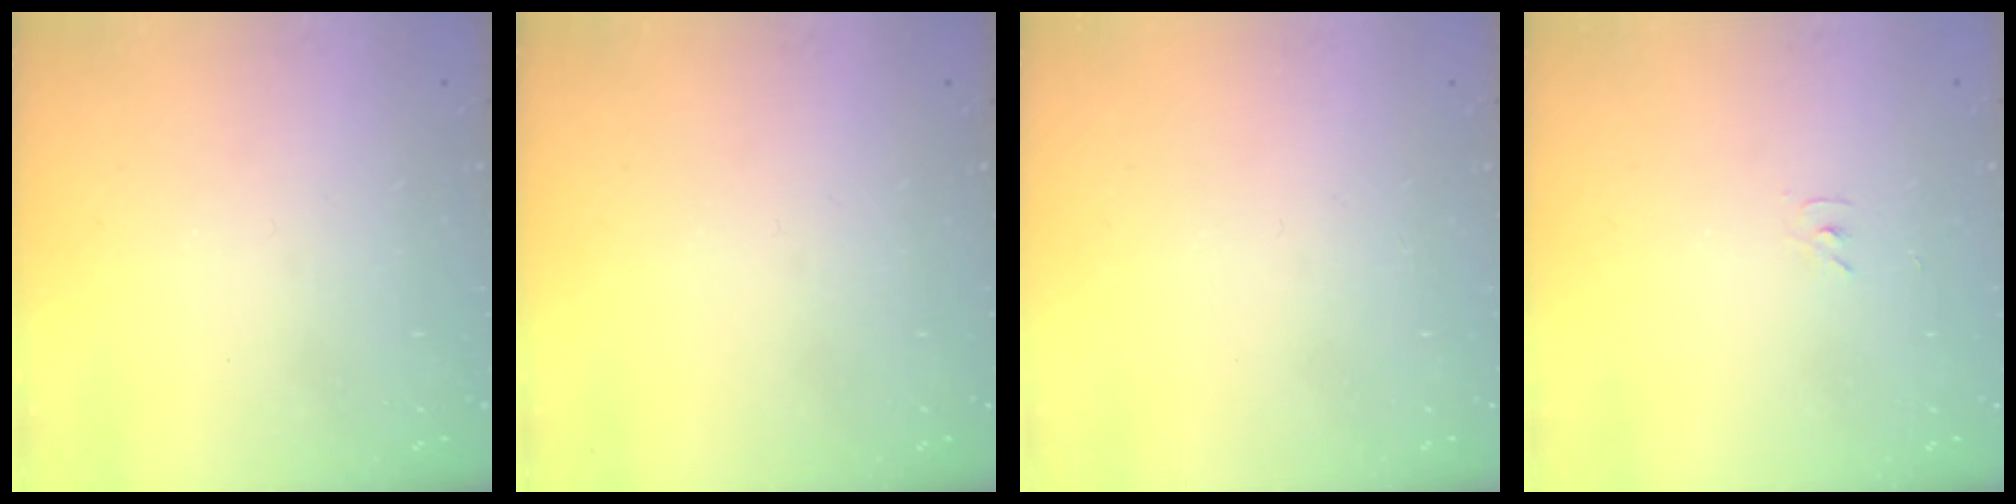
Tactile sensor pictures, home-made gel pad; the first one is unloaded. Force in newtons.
{"total": 0.0}
{"total": 1.6, "press": 1.6, "slide": 0.1}
{"total": 3.5, "press": 3.5, "slide": 0.5}